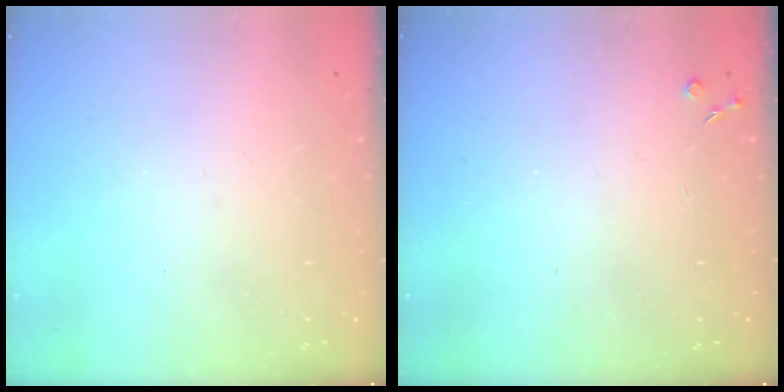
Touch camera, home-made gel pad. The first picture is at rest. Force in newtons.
{"total": 2.8, "press": 2.8, "slide": 0.5}